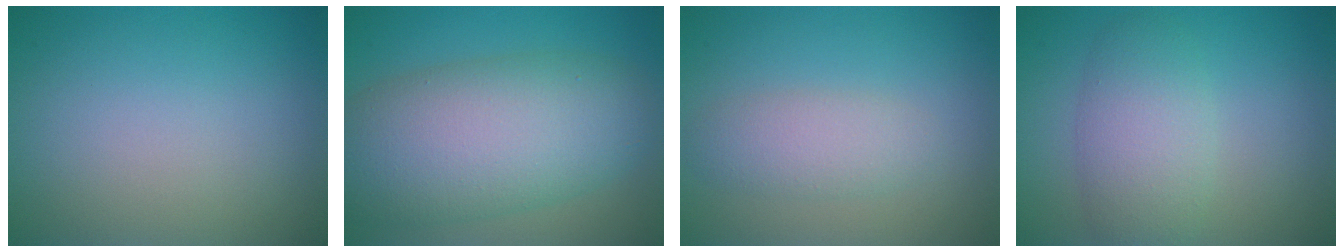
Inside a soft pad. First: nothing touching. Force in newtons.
{"total": 10.7, "press": 10.7, "slide": 0.5}
{"total": 2.6, "press": 2.6, "slide": 0.1}
{"total": 4.4, "press": 4.4, "slide": 0.4}